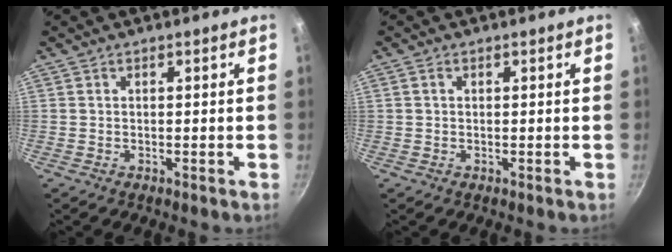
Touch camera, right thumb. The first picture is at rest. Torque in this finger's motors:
{"motor_torque": [0.21, -0.47, -0.32, -0.04, -0.06]}